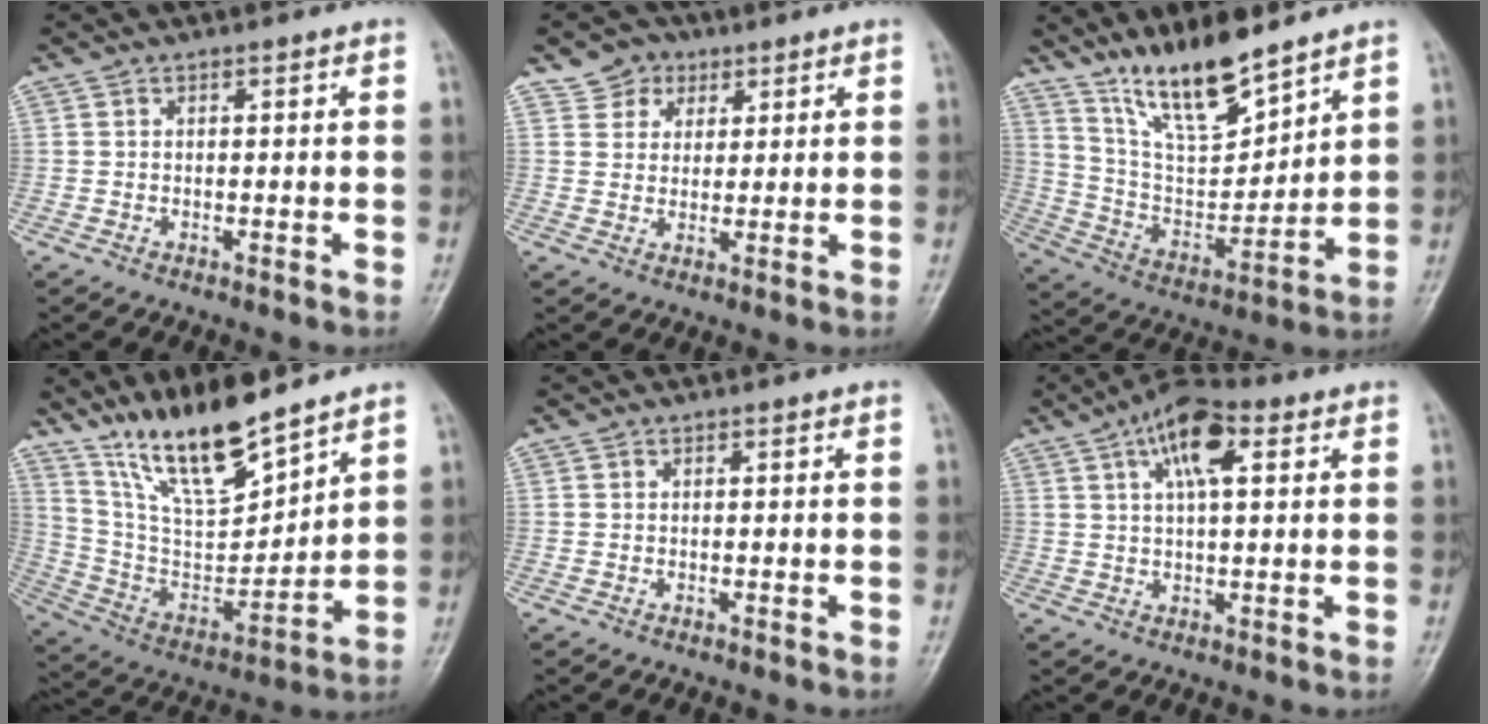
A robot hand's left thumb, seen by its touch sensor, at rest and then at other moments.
{"total": 5.3, "force": [2.8, 4.4, 0.9], "torque": [0.013, -0.011, 0.045]}
{"total": 14.5, "force": [11.3, 3.8, 8.2], "torque": [-0.120, -0.074, 0.220]}
{"total": 16.4, "force": [12.9, 4.1, 9.2], "torque": [-0.138, -0.076, 0.251]}
{"total": 0.0}
{"total": 9.5, "force": [3.8, 3.9, 7.8], "torque": [-0.134, 0.009, 0.060]}